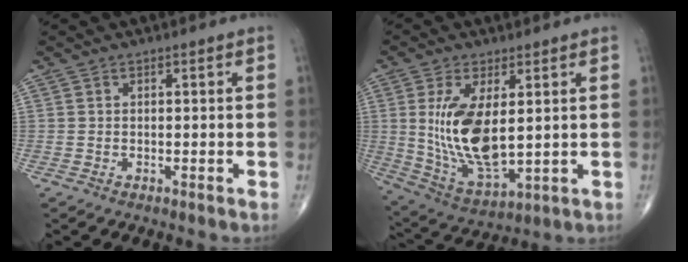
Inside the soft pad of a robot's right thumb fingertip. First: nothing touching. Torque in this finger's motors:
{"motor_torque": [-0.55, 1.36, 0.32, 0.02, 0.46]}